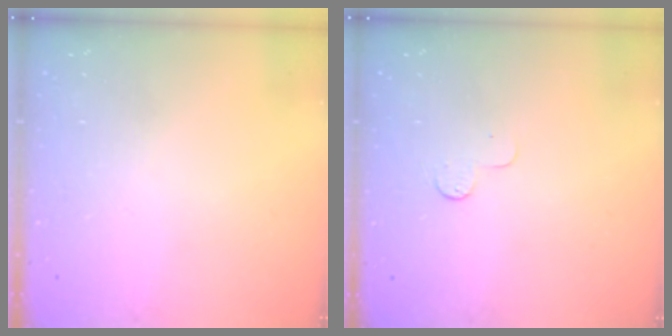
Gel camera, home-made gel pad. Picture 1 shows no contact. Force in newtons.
{"total": 4.1, "press": 4.0, "slide": 0.4}